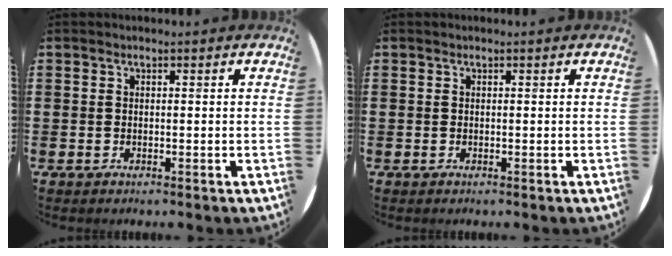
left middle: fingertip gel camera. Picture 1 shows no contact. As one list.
[{"total": 0.0}]